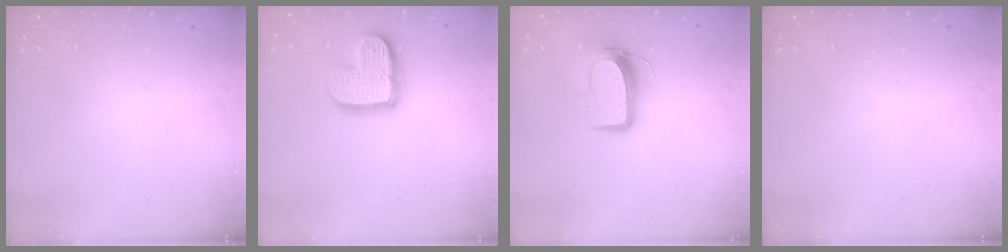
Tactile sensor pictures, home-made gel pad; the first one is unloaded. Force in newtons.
{"total": 14.9, "press": 14.9, "slide": 1.1}
{"total": 10.2, "press": 10.2, "slide": 0.8}
{"total": 0.0}